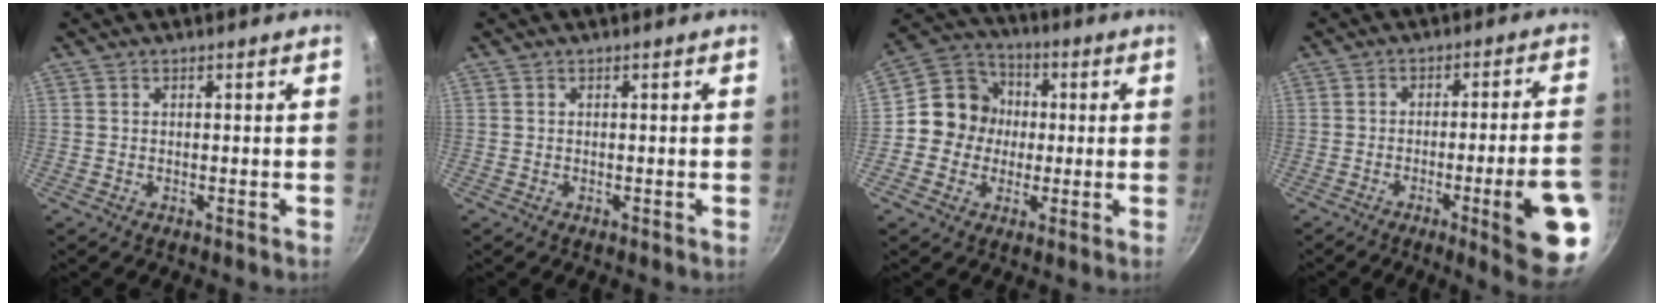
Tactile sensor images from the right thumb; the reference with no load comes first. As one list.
[{"total": 0.0}, {"total": 10.7, "force": [-0.4, 10.0, 3.8], "torque": [-0.024, 0.022, -0.030]}, {"total": 15.2, "force": [-5.6, 1.8, 14.0], "torque": [-0.171, 0.027, -0.069]}]